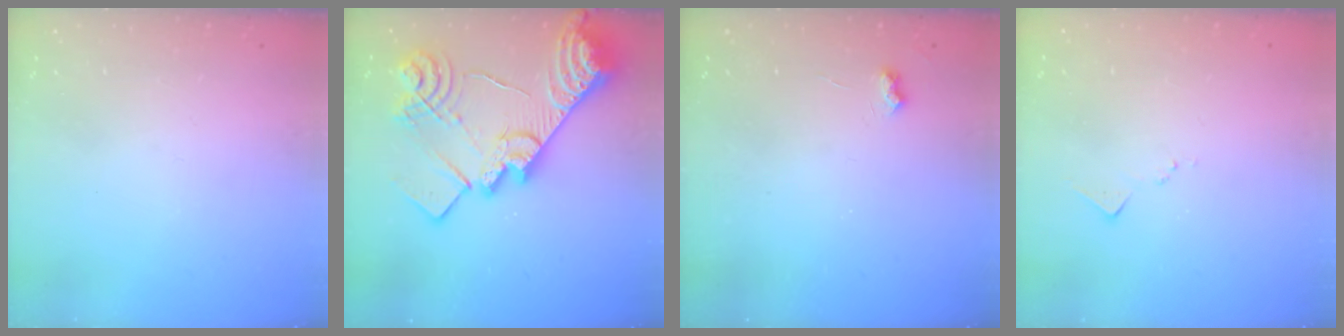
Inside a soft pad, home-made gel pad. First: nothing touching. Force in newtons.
{"total": 31.6, "press": 31.4, "slide": 3.6}
{"total": 3.3, "press": 3.3, "slide": 0.6}
{"total": 7.1, "press": 7.0, "slide": 0.8}